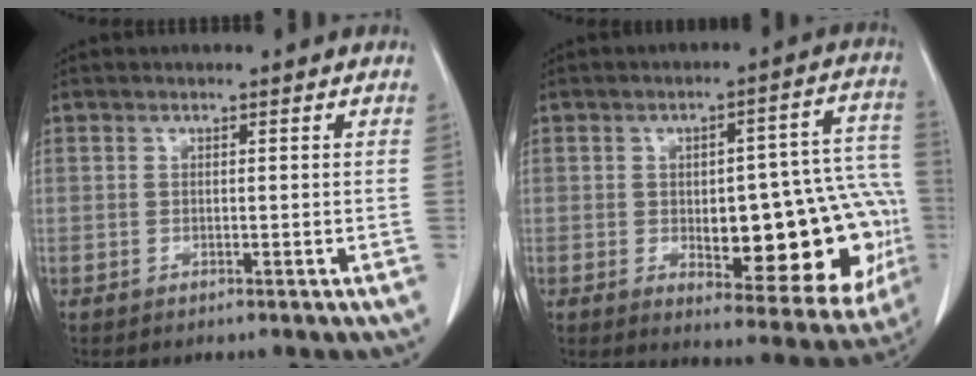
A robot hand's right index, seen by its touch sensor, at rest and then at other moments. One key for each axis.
{"total": 21.1, "fx": -3.7, "fy": 7.4, "fz": 19.5, "tx": -0.162, "ty": 0.037, "tz": -0.017}